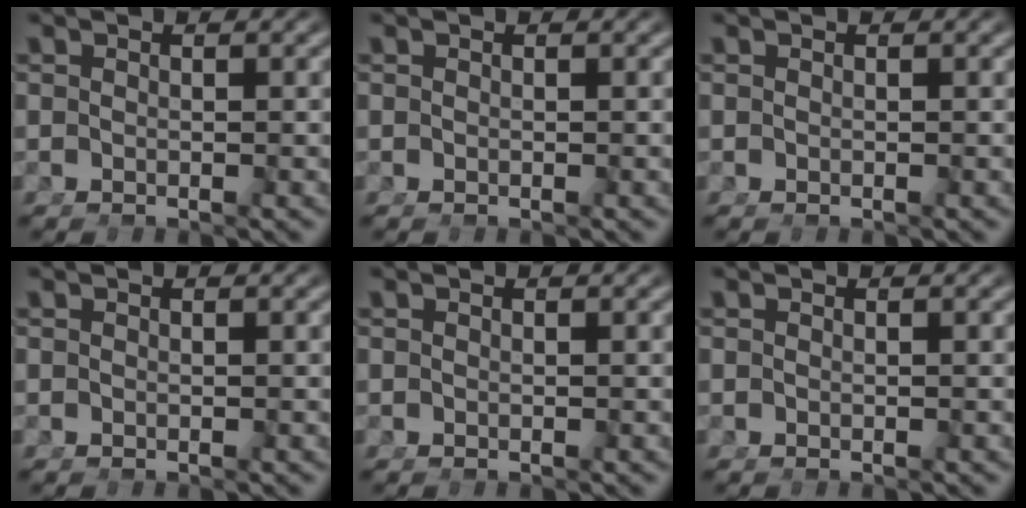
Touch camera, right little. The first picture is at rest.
{"total": 0.0}
{"total": 0.0}
{"total": 0.0}
{"total": 0.0}
{"total": 0.0}